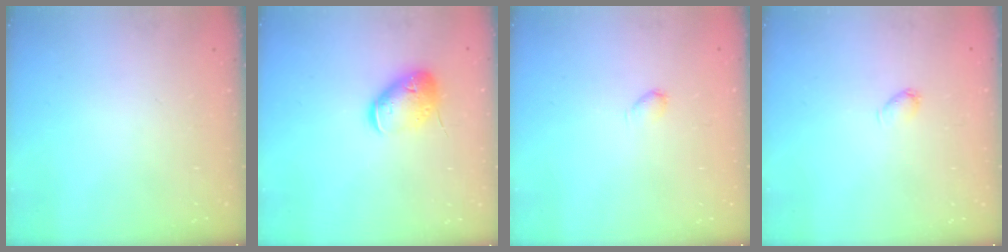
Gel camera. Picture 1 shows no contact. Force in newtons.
{"total": 12.9, "press": 12.8, "slide": 1.7}
{"total": 2.3, "press": 2.3, "slide": 0.4}
{"total": 2.5, "press": 2.4, "slide": 0.4}